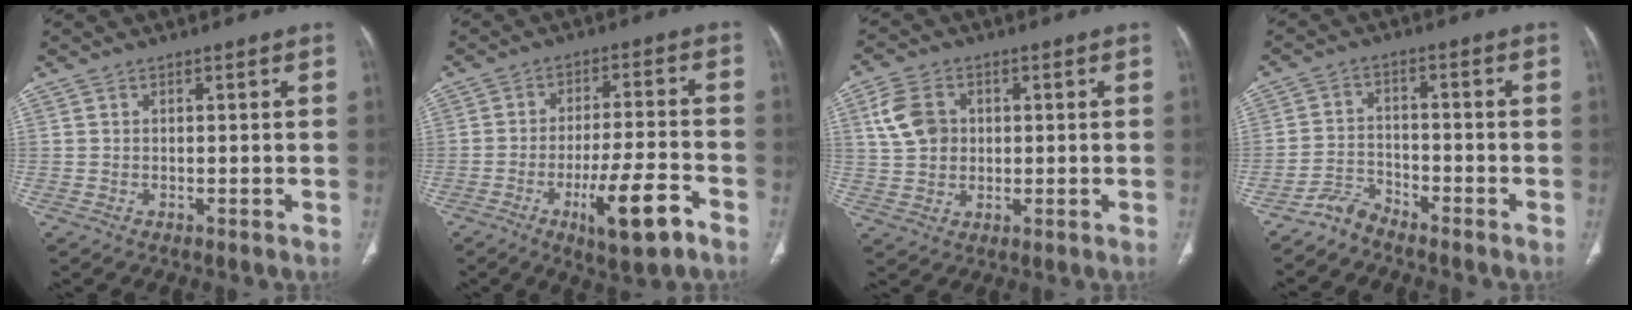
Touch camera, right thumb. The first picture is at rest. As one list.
[{"total": 11.6, "force": [-5.9, 2.7, 9.6], "torque": [-0.161, 0.027, -0.089]}, {"total": 7.6, "force": [1.8, 5.9, 4.5], "torque": [-0.076, 0.002, 0.033]}, {"total": 3.8, "force": [-3.7, 0.9, 0.2], "torque": [-0.002, 0.020, -0.075]}]